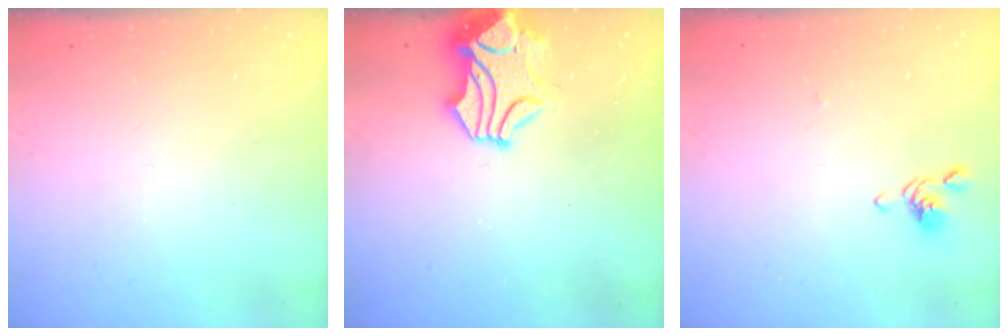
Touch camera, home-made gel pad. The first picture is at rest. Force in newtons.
{"total": 1.4, "press": 0.7, "slide": 1.3}
{"total": 2.1, "press": 2.0, "slide": 0.7}